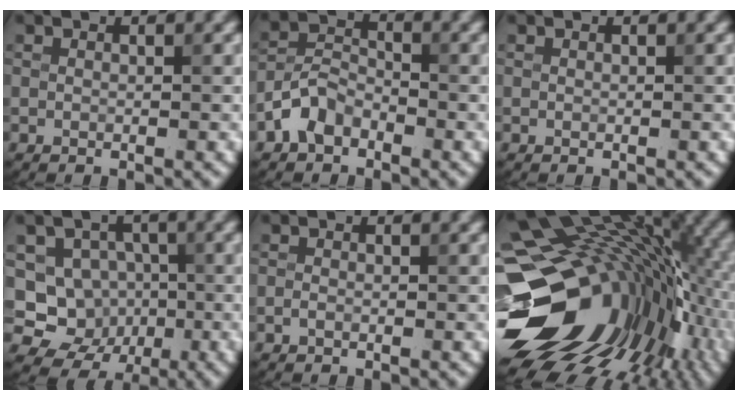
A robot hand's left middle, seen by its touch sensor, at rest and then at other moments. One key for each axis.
{"total": 3.2, "fx": -2.1, "fy": 2.0, "fz": 1.4, "tx": -0.025, "ty": 0.012, "tz": -0.049}
{"total": 0.0}
{"total": 6.8, "fx": -1.4, "fy": 6.2, "fz": 2.4, "tx": -0.025, "ty": 0.000, "tz": -0.045}
{"total": 0.6, "fx": -0.3, "fy": 0.4, "fz": 0.3, "tx": -0.007, "ty": -0.001, "tz": -0.007}
{"total": 18.8, "fx": -1.1, "fy": 12.8, "fz": 13.7, "tx": -0.243, "ty": -0.036, "tz": 0.021}